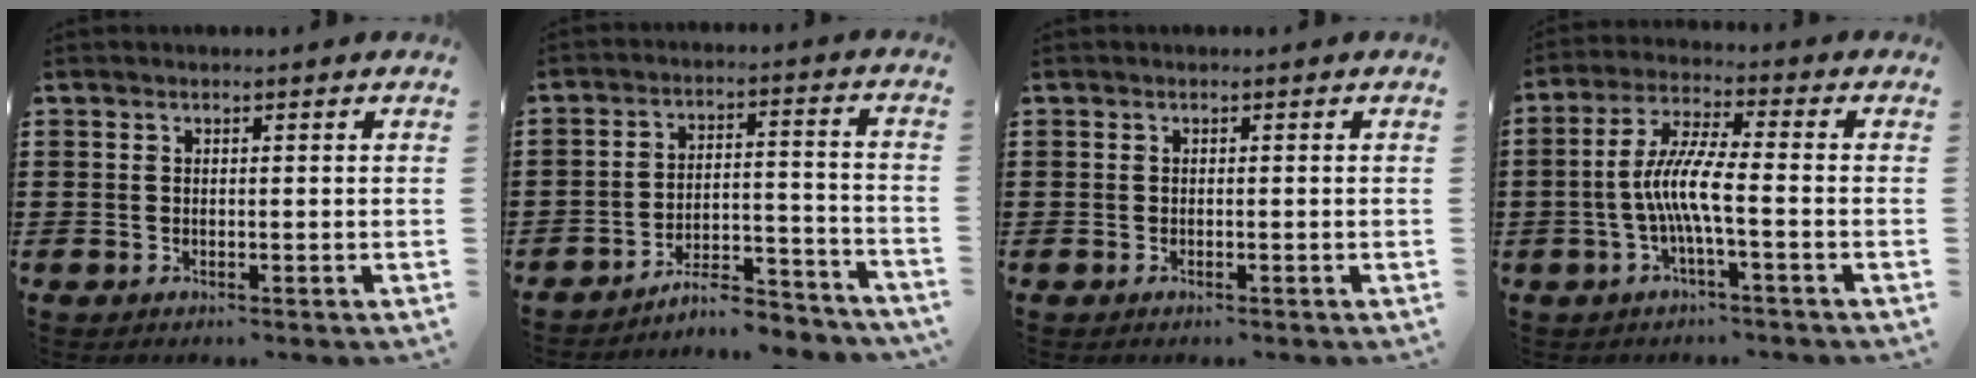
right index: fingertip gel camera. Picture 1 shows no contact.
{"total": 7.0, "force": [-6.6, 1.1, 2.2], "torque": [-0.029, 0.019, -0.125]}
{"total": 0.0}
{"total": 7.5, "force": [-2.0, 0.9, 7.2], "torque": [-0.159, -0.011, -0.048]}